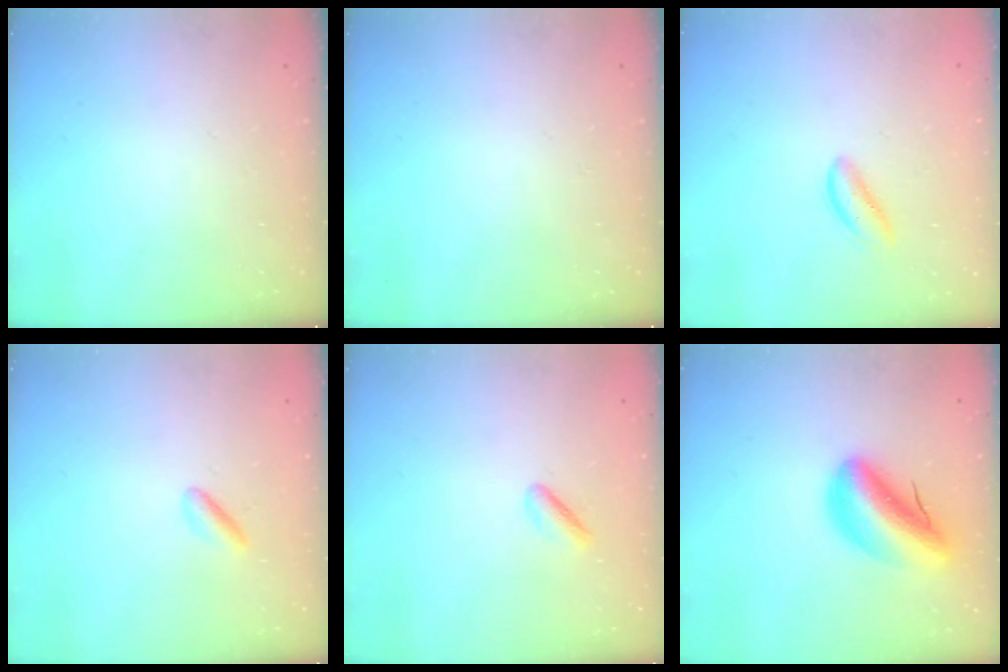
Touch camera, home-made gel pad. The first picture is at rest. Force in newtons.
{"total": 0.0}
{"total": 2.2, "press": 2.2, "slide": 0.4}
{"total": 2.1, "press": 1.9, "slide": 1.0}
{"total": 1.7, "press": 1.4, "slide": 1.0}
{"total": 12.1, "press": 11.6, "slide": 3.4}